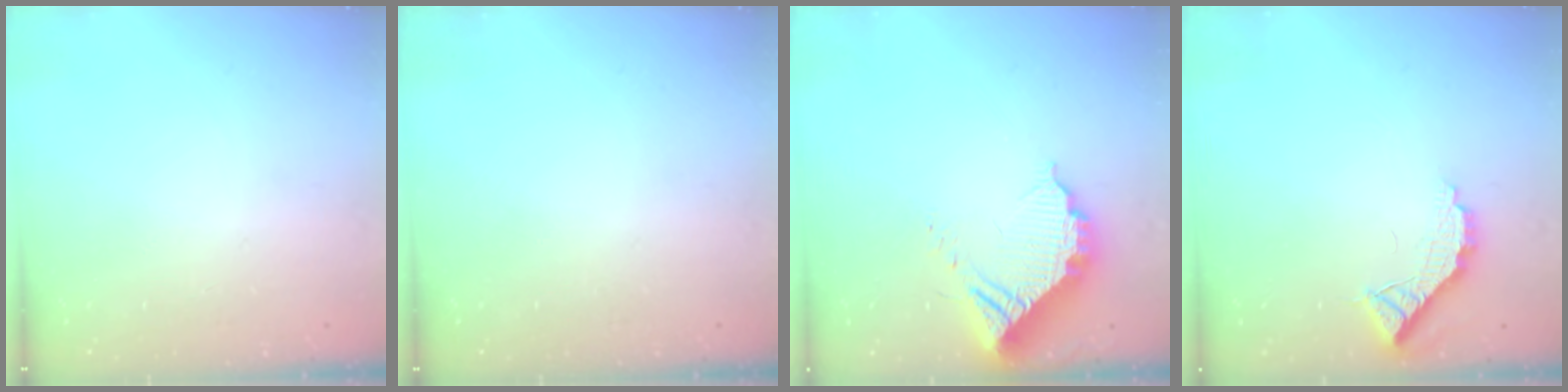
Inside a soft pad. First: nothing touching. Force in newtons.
{"total": 0.0}
{"total": 12.1, "press": 12.1, "slide": 1.2}
{"total": 9.1, "press": 9.1, "slide": 0.8}